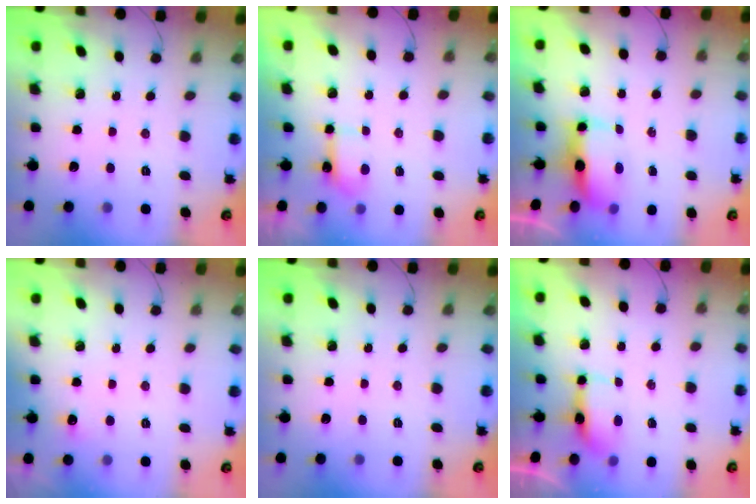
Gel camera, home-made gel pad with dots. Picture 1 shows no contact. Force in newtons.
{"total": 4.2, "press": 4.0, "slide": 1.0}
{"total": 13.6, "press": 9.2, "slide": 10.0}
{"total": 4.1, "press": 3.9, "slide": 1.3}
{"total": 0.0}
{"total": 12.4, "press": 6.7, "slide": 10.4}